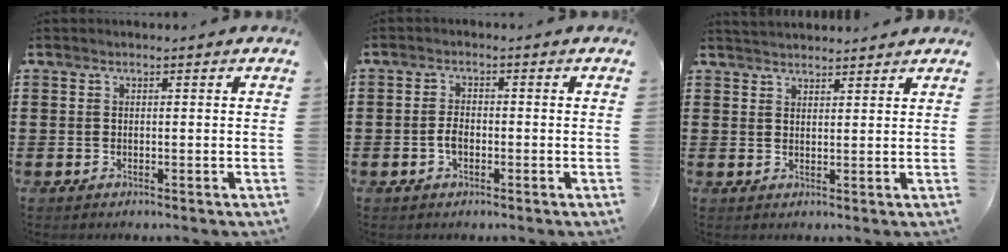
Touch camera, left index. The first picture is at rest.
{"total": 2.5, "force": [-0.8, 1.4, 1.9], "torque": [-0.046, 0.001, -0.018]}
{"total": 2.1, "force": [2.1, 0.0, -0.1], "torque": [-0.003, -0.001, 0.042]}